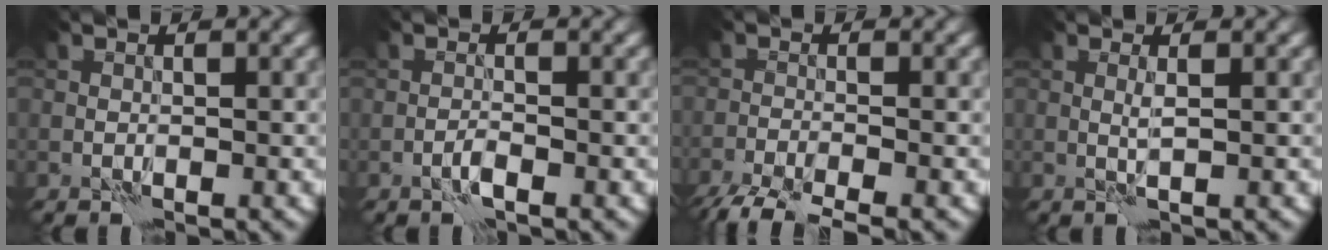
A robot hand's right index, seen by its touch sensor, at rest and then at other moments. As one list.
[{"total": 1.1, "force": [-0.7, 0.0, 0.9], "torque": [-0.018, 0.005, -0.018]}, {"total": 4.9, "force": [-4.1, 0.7, 2.6], "torque": [-0.045, -0.014, -0.082]}, {"total": 0.9, "force": [0.3, -0.1, 0.9], "torque": [-0.022, 0.002, 0.003]}]